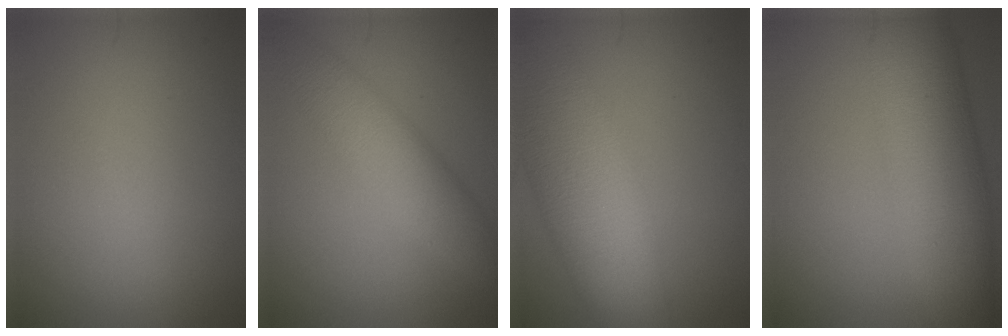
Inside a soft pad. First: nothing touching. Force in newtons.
{"total": 5.0, "press": 5.0, "slide": 0.0}
{"total": 11.5, "press": 11.5, "slide": 0.7}
{"total": 10.3, "press": 10.3, "slide": 0.2}